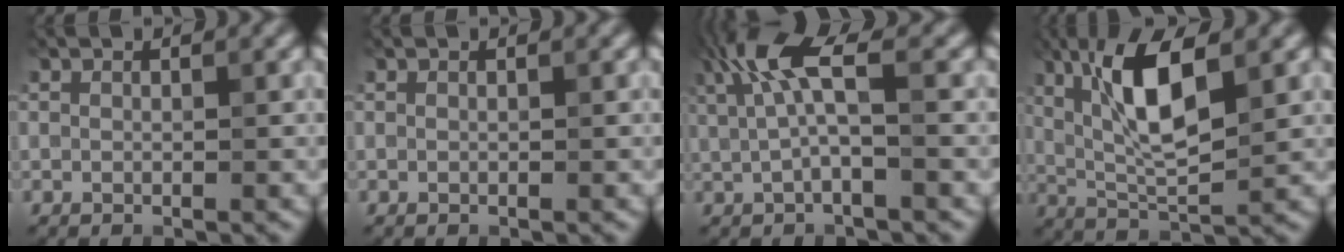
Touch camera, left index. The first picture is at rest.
{"total": 0.0}
{"total": 4.8, "force": [1.3, 1.2, 4.5], "torque": [-0.089, 0.006, 0.020]}
{"total": 8.0, "force": [2.4, 2.3, 7.3], "torque": [-0.134, 0.000, 0.044]}